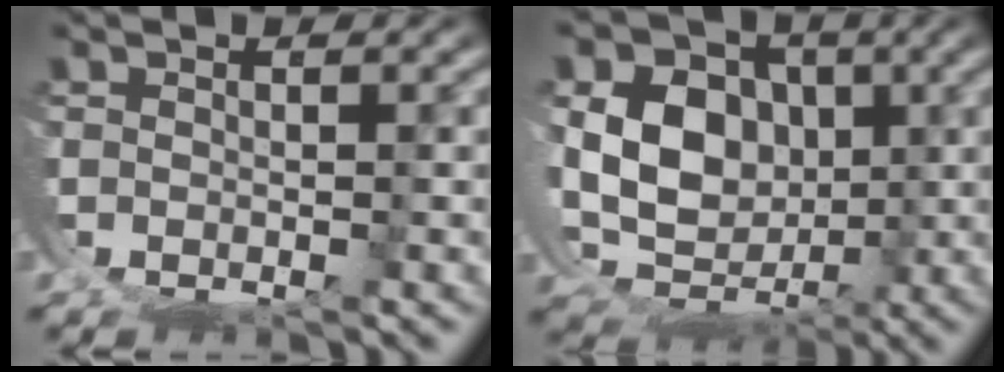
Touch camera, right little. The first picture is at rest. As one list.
[{"total": 12.5, "force": [-0.9, 10.1, 7.4], "torque": [-0.139, -0.048, -0.001]}]